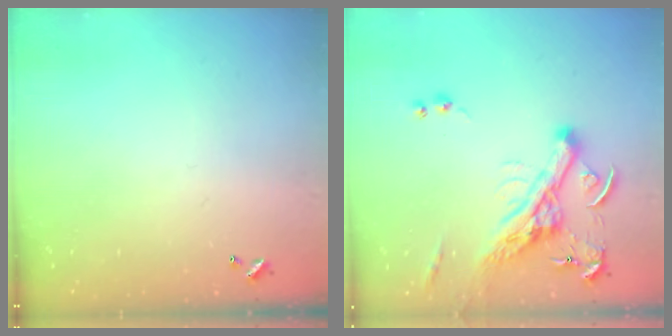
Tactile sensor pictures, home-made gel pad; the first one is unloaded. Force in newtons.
{"total": 7.9, "press": 7.7, "slide": 1.8}